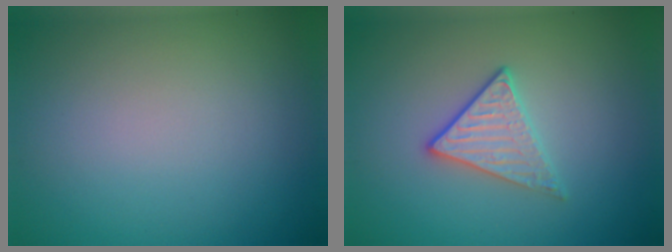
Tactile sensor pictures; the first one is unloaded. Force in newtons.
{"total": 2.3, "press": 2.0, "slide": 1.0}